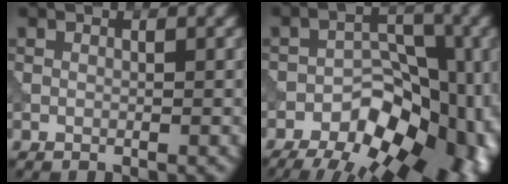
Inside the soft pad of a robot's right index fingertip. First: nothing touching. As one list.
[{"total": 19.6, "force": [-10.6, 11.5, 11.9], "torque": [-0.108, 0.000, -0.138]}]